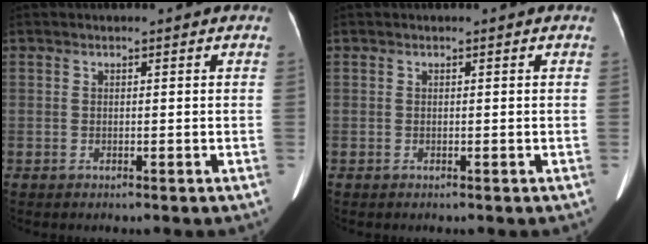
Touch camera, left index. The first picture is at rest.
{"total": 0.0}